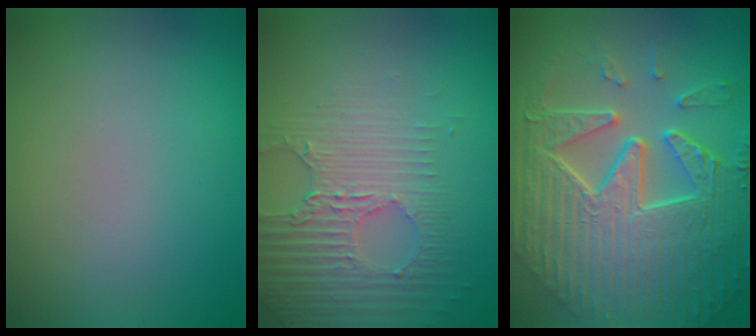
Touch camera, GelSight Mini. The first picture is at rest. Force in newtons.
{"total": 3.8, "press": 3.7, "slide": 0.8}
{"total": 11.0, "press": 7.6, "slide": 7.9}